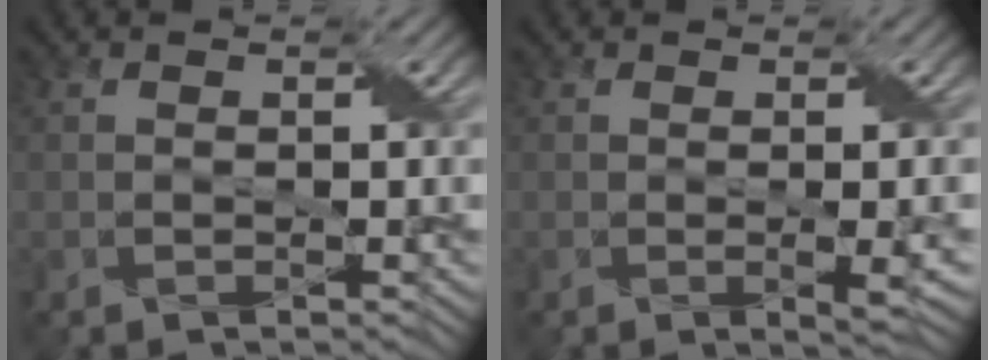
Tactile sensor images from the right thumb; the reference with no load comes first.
{"total": 2.1, "force": [-0.1, 0.2, 2.1], "torque": [-0.036, 0.002, 0.000]}